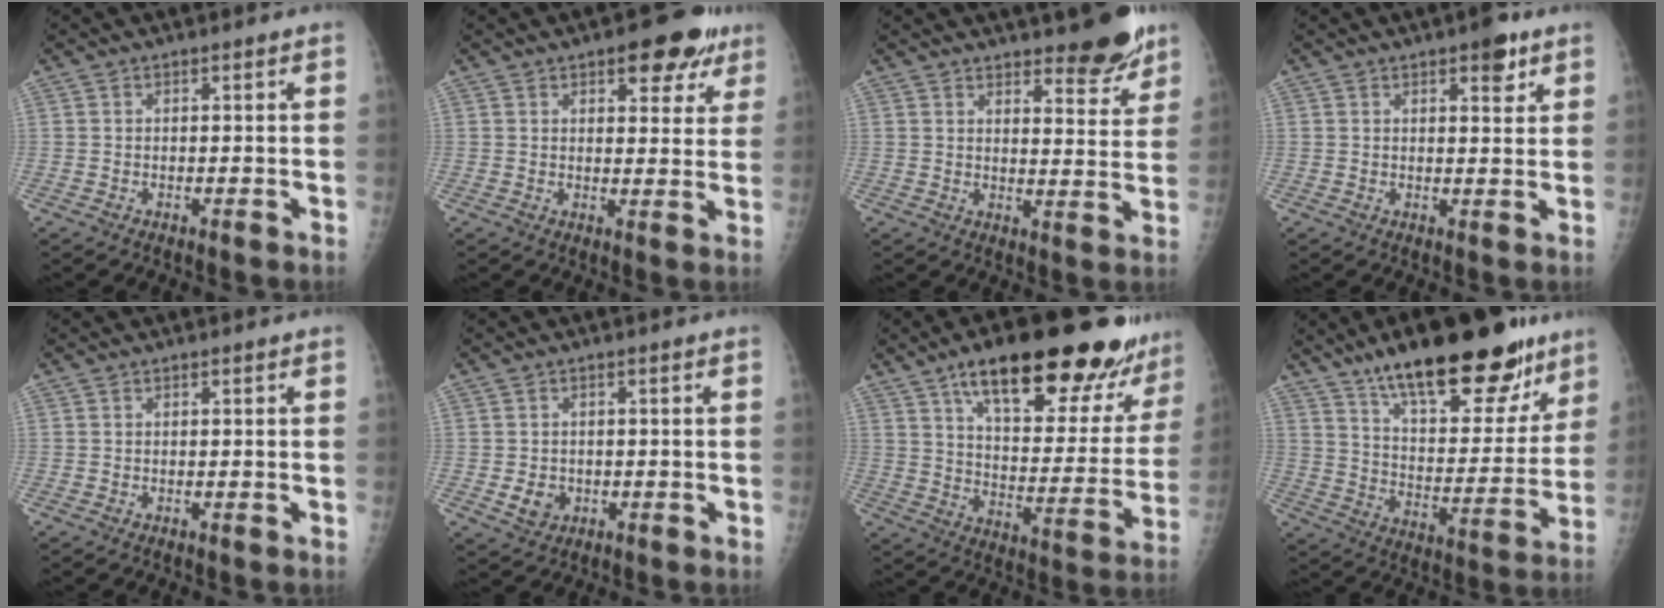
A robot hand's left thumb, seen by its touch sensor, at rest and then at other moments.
{"total": 9.1, "force": [5.3, 4.5, 5.9], "torque": [-0.033, -0.018, 0.063]}
{"total": 8.8, "force": [6.7, 2.7, 5.0], "torque": [-0.037, -0.049, 0.096]}
{"total": 4.5, "force": [2.7, 1.8, 3.1], "torque": [-0.026, -0.012, 0.033]}
{"total": 0.0}
{"total": 3.6, "force": [-0.6, 3.1, 1.7], "torque": [-0.017, 0.001, -0.001]}
{"total": 27.2, "force": [18.7, 8.9, 17.6], "torque": [-0.211, -0.060, 0.271]}
{"total": 26.6, "force": [18.0, 9.6, 17.1], "torque": [-0.213, -0.066, 0.277]}